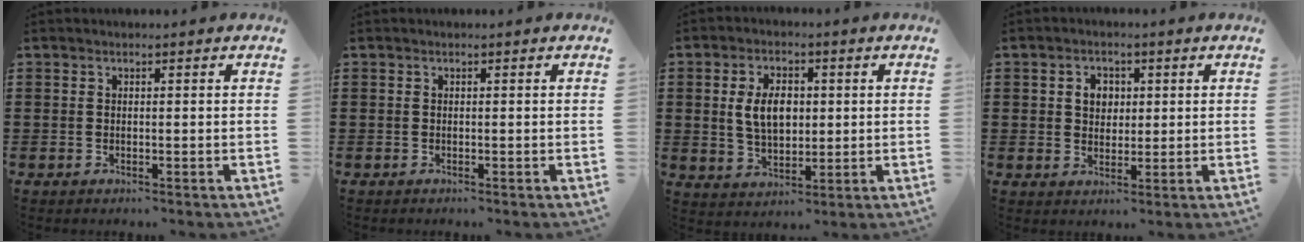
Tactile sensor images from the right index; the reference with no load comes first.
{"total": 0.0}
{"total": 6.4, "force": [0.8, 3.9, 4.9], "torque": [-0.104, 0.008, 0.007]}
{"total": 3.4, "force": [0.7, 2.8, 1.8], "torque": [-0.046, 0.014, 0.009]}